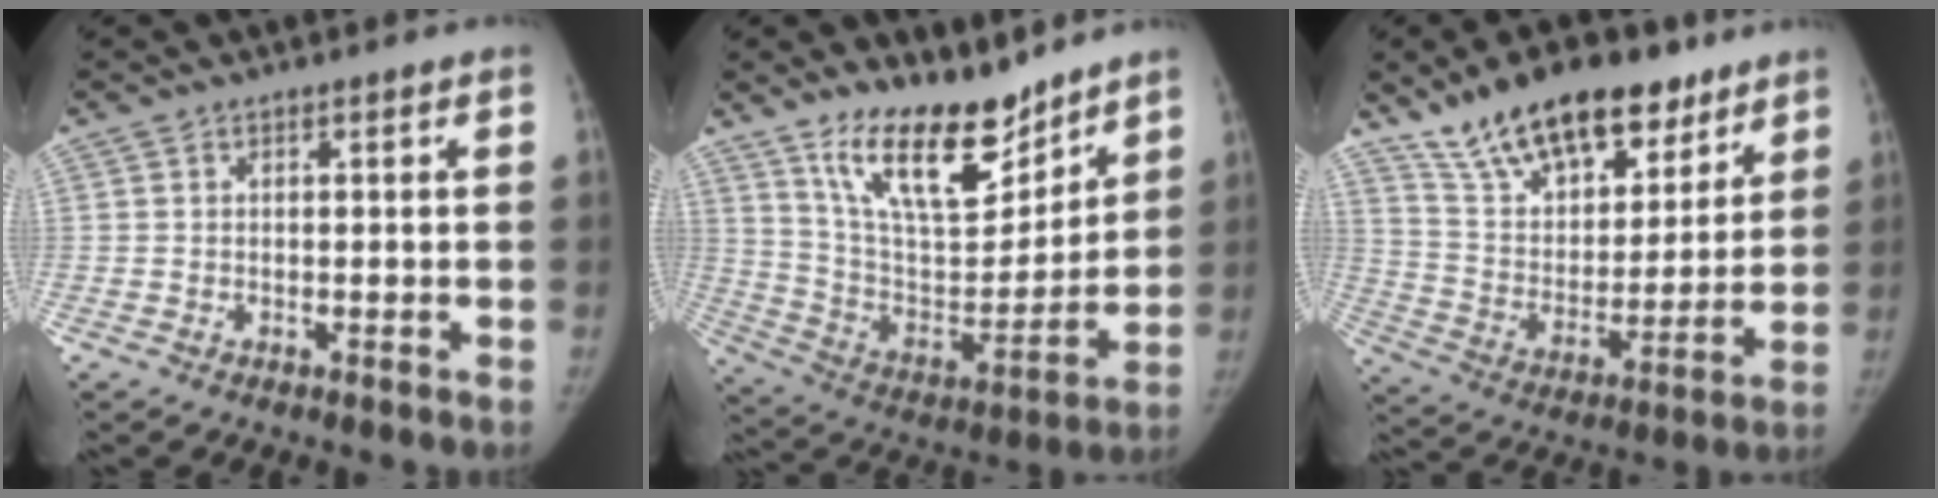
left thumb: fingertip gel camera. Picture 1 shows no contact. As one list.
[{"total": 18.4, "force": [13.6, 7.2, 10.1], "torque": [-0.127, -0.089, 0.246]}, {"total": 22.2, "force": [15.4, 10.4, 12.1], "torque": [-0.158, -0.052, 0.264]}]